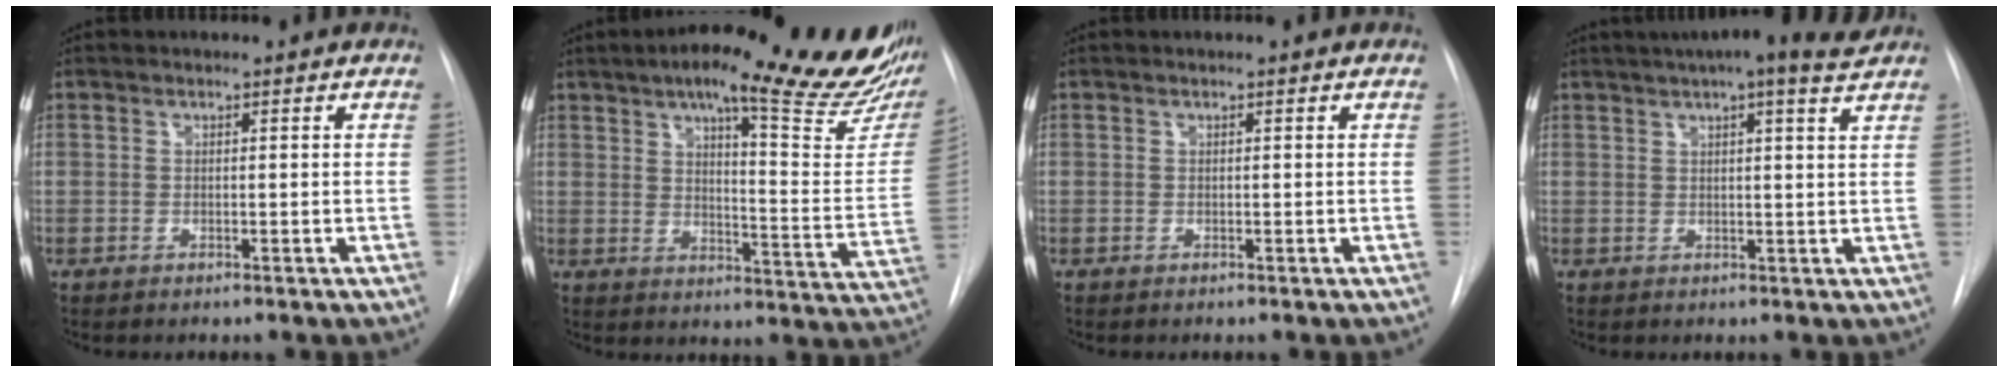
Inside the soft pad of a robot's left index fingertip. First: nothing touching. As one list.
[{"total": 26.2, "force": [19.0, 5.1, 17.4], "torque": [-0.212, -0.023, 0.232]}, {"total": 0.0}, {"total": 9.7, "force": [8.1, 0.2, 5.2], "torque": [-0.083, 0.016, 0.097]}]